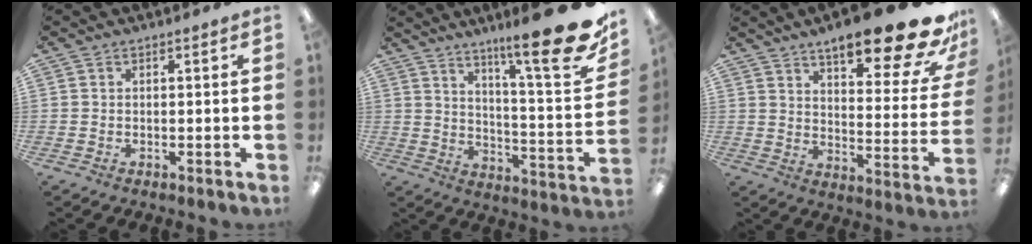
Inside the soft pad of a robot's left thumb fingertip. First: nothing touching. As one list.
[{"total": 20.4, "force": [14.0, 2.8, 14.5], "torque": [-0.206, -0.116, 0.215]}, {"total": 21.9, "force": [14.9, 5.9, 15.0], "torque": [-0.208, -0.102, 0.237]}]